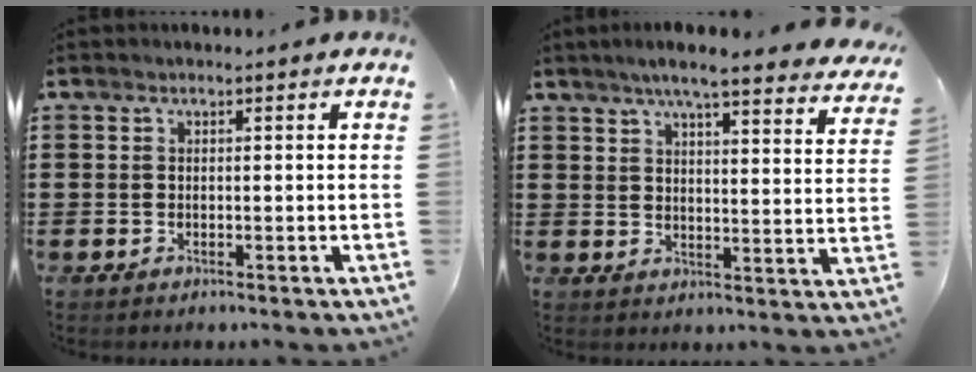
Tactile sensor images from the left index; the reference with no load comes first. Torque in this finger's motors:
{"motor_torque": [0.55, -1.21, 1.04, 0.21]}